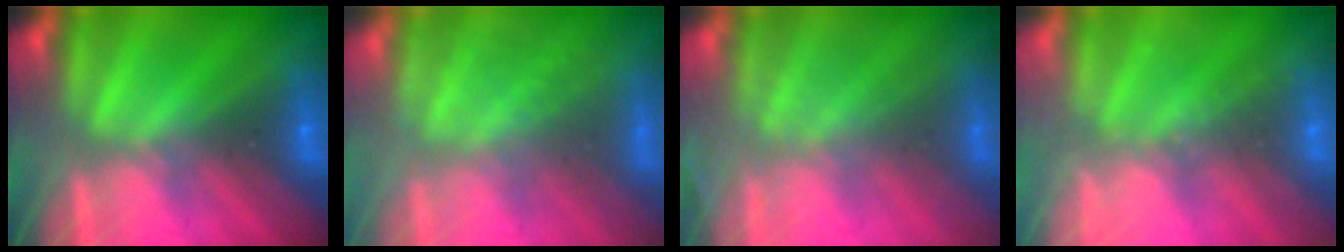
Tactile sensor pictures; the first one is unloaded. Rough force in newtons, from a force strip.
{"total": 2.8}
{"total": 1.7}
{"total": 1.8}